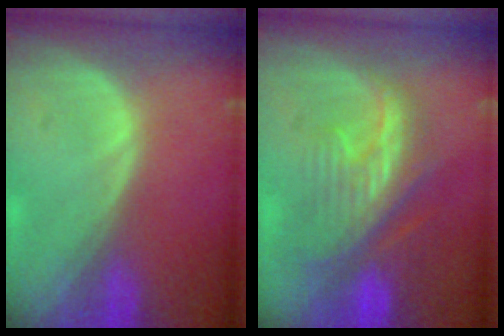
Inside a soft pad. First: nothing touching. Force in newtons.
{"total": 9.7, "press": 8.9, "slide": 3.8}